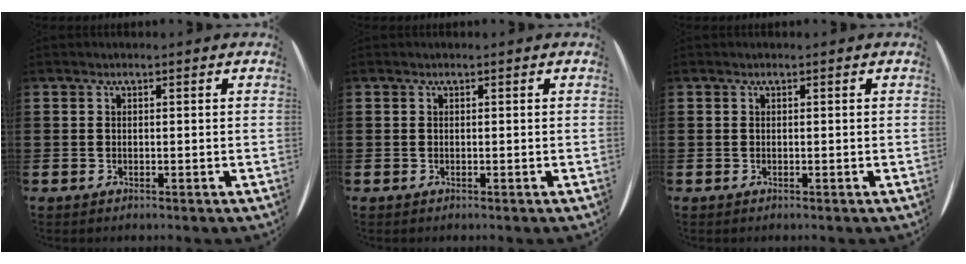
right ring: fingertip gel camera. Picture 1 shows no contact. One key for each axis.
{"total": 0.0}
{"total": 0.0}